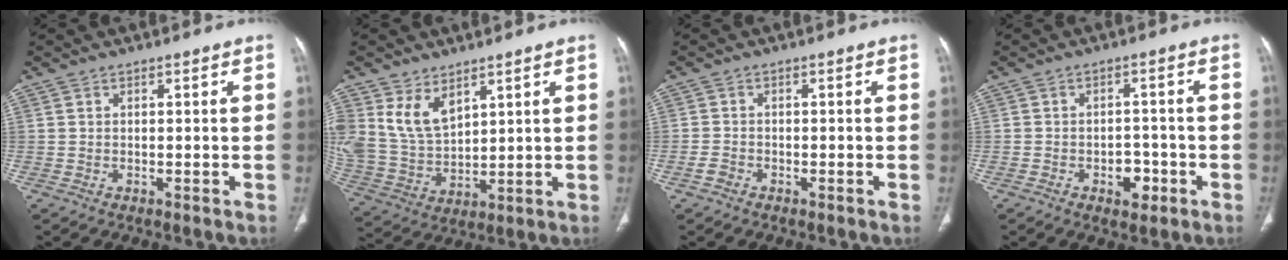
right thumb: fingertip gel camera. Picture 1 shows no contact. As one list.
[{"total": 10.2, "force": [5.5, 6.2, 5.9], "torque": [-0.093, -0.025, 0.125]}, {"total": 1.7, "force": [-1.1, 1.2, 0.6], "torque": [-0.013, 0.006, -0.023]}, {"total": 4.5, "force": [-2.1, 3.0, 2.8], "torque": [-0.015, 0.019, -0.026]}]